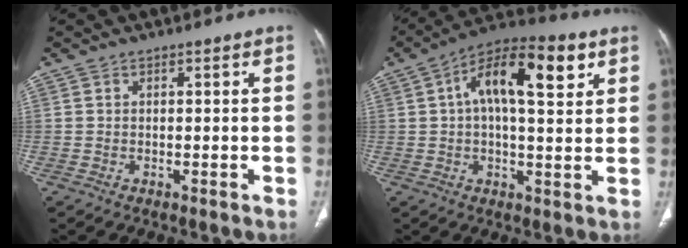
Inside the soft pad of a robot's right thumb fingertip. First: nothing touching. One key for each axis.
{"total": 16.0, "fx": 5.4, "fy": 6.6, "fz": 13.5, "tx": -0.195, "ty": 0.017, "tz": 0.076}